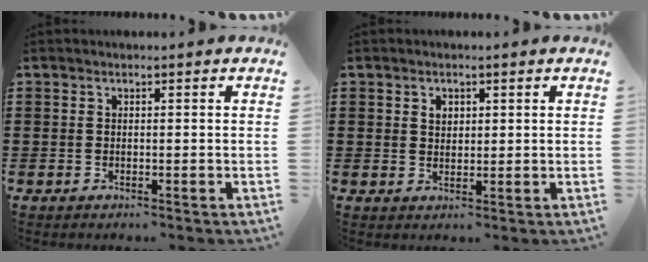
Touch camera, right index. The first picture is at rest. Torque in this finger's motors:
{"motor_torque": [0.24, -0.23, 0.15, 0.02]}